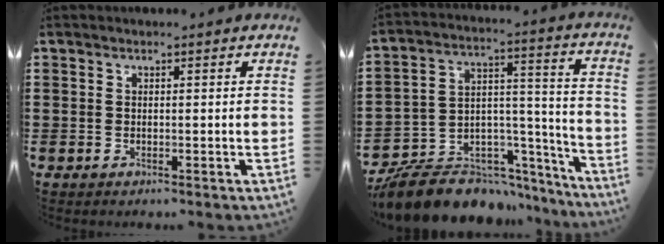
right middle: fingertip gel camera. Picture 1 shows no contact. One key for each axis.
{"total": 9.2, "fx": -8.2, "fy": 3.8, "fz": 1.6, "tx": -0.036, "ty": 0.013, "tz": -0.155}